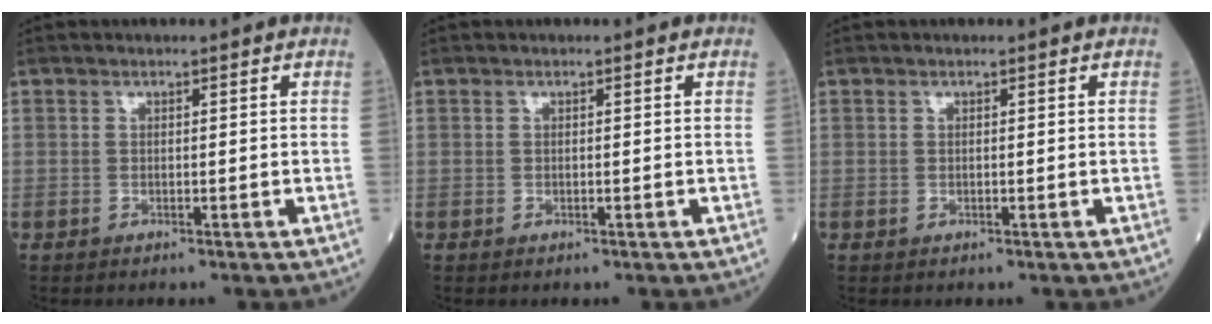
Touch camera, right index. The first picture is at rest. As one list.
[{"total": 0.0}, {"total": 0.0}]